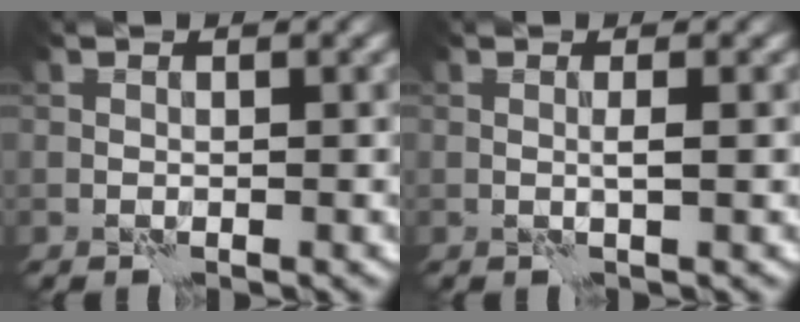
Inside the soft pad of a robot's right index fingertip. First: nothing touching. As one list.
[{"total": 1.0, "force": [0.1, 0.1, 1.0], "torque": [-0.019, 0.006, 0.000]}]